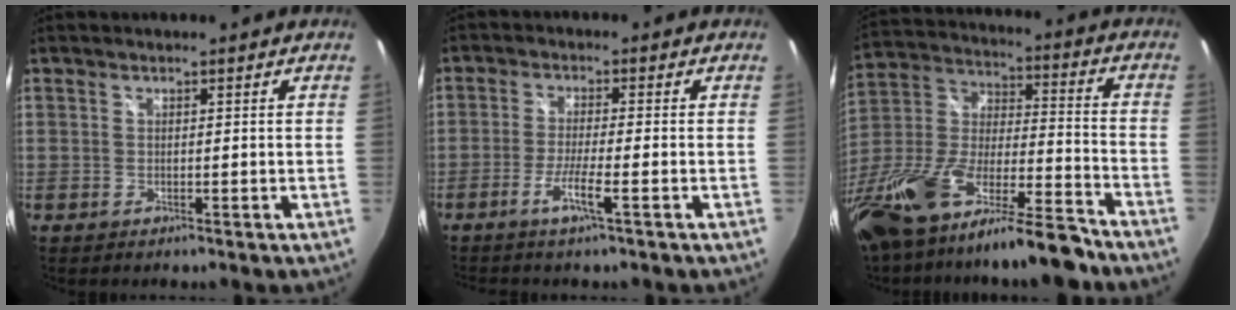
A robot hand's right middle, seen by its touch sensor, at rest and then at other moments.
{"total": 4.5, "force": [-2.6, -0.6, 3.6], "torque": [-0.080, -0.005, -0.050]}
{"total": 24.1, "force": [-17.0, 5.5, 16.2], "torque": [-0.320, -0.039, -0.294]}